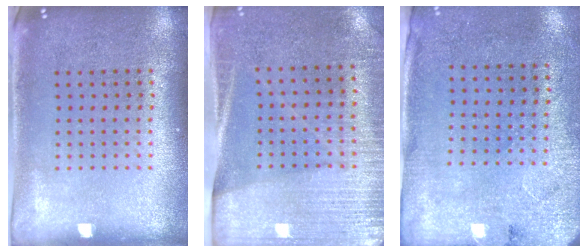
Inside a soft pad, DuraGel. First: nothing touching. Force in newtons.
{"total": 2.8, "press": 2.5, "slide": 1.3}
{"total": 2.7, "press": 2.2, "slide": 1.5}